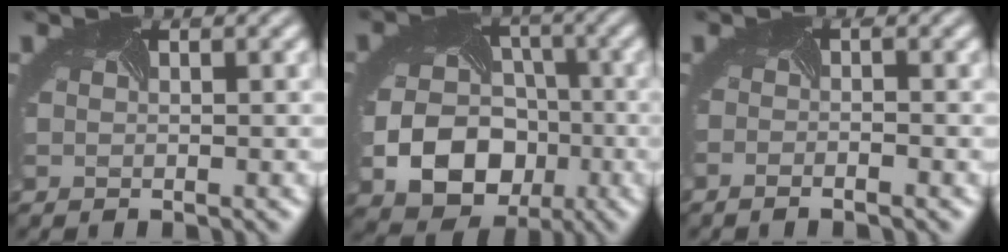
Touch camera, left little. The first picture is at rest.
{"total": 9.7, "force": [-3.1, 7.9, 4.9], "torque": [-0.076, -0.038, -0.054]}
{"total": 1.5, "force": [-1.1, 0.2, 1.0], "torque": [-0.013, -0.013, -0.011]}